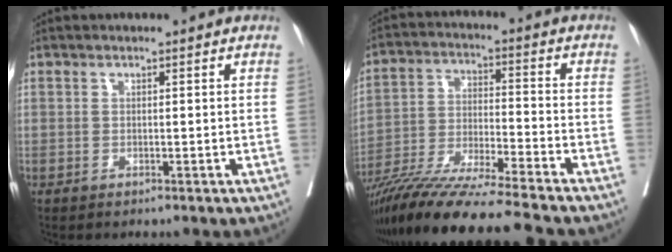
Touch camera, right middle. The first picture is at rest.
{"total": 16.7, "force": [-14.4, -1.5, 8.3], "torque": [-0.158, -0.036, -0.254]}